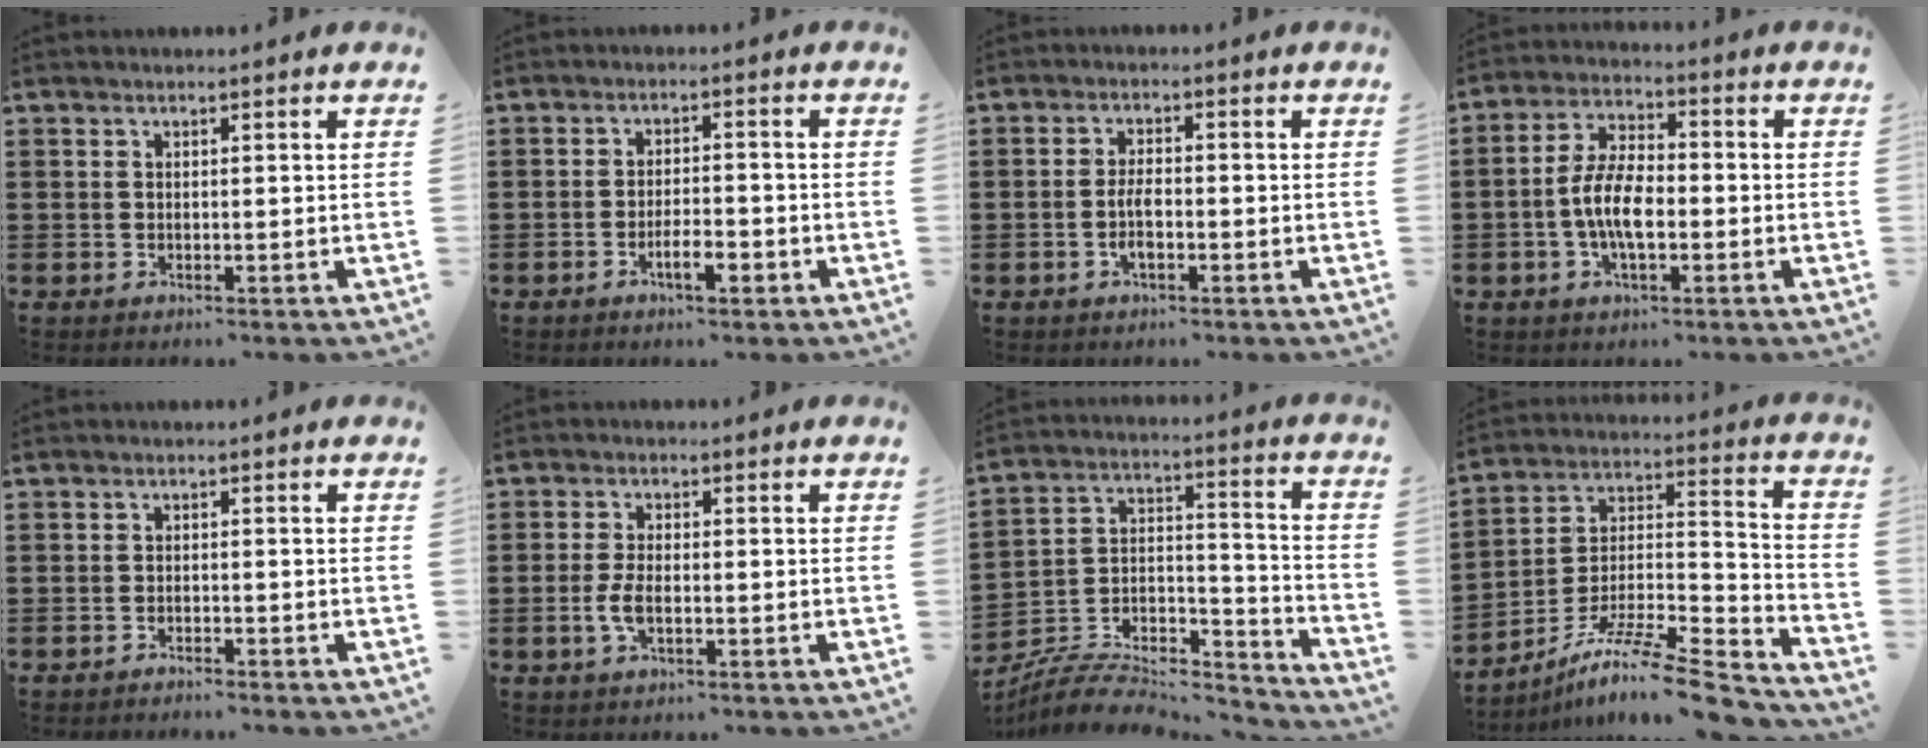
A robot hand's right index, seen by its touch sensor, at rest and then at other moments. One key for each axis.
{"total": 4.7, "fx": -2.3, "fy": 1.8, "fz": 3.7, "tx": -0.069, "ty": 0.005, "tz": -0.044}
{"total": 3.5, "fx": -1.0, "fy": 1.1, "fz": 3.2, "tx": -0.074, "ty": -0.004, "tz": -0.022}
{"total": 7.5, "fx": -1.8, "fy": 3.3, "fz": 6.4, "tx": -0.146, "ty": 0.000, "tz": -0.040}
{"total": 1.3, "fx": -1.2, "fy": -0.2, "fz": 0.0, "tx": -0.005, "ty": -0.001, "tz": -0.025}
{"total": 3.2, "fx": -0.9, "fy": 1.2, "fz": 2.8, "tx": -0.074, "ty": -0.007, "tz": -0.022}
{"total": 7.4, "fx": -6.6, "fy": 2.5, "fz": 2.3, "tx": -0.041, "ty": 0.007, "tz": -0.129}
{"total": 11.4, "fx": -9.0, "fy": 1.4, "fz": 6.9, "tx": -0.113, "ty": 0.012, "tz": -0.170}